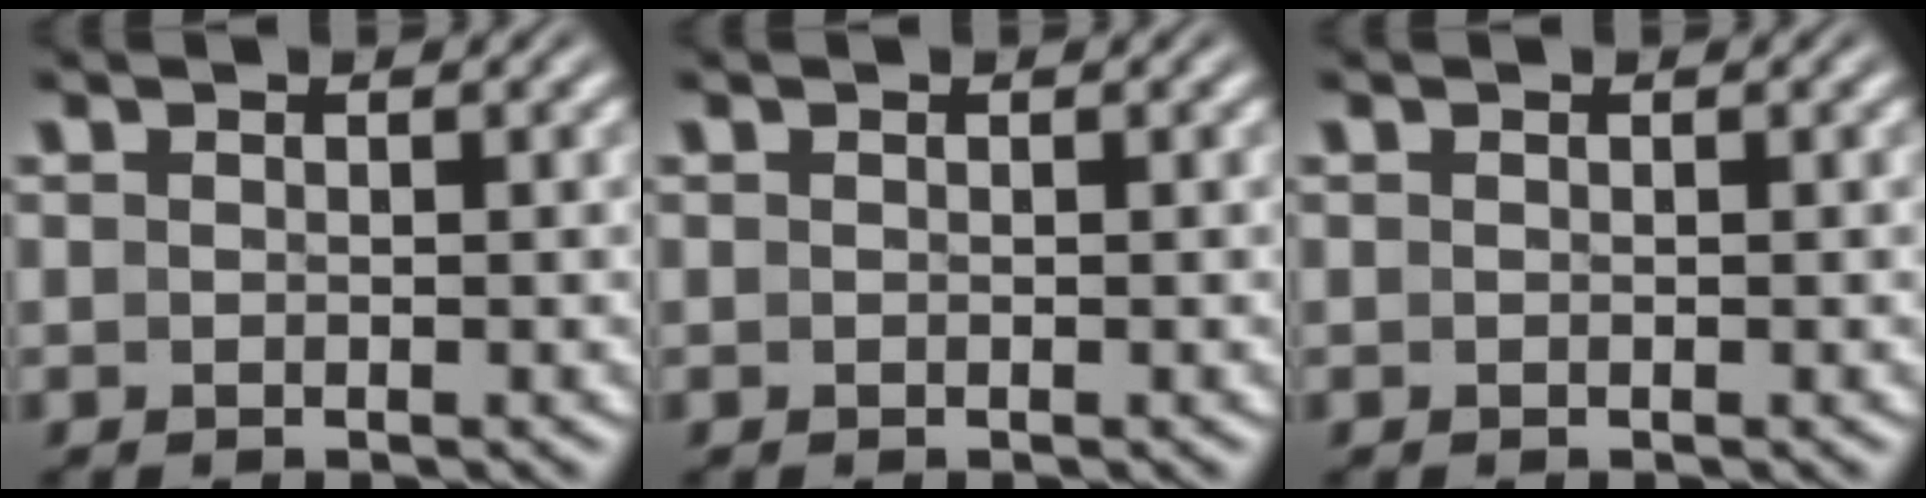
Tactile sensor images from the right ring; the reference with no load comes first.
{"total": 0.0}
{"total": 0.0}